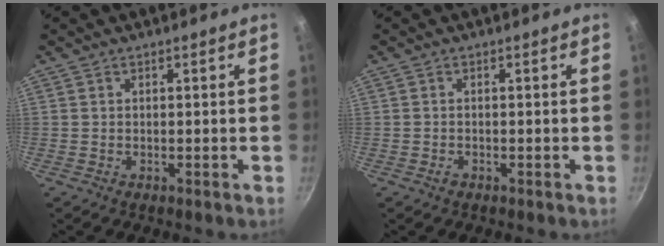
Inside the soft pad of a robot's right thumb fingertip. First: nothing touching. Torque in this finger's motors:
{"motor_torque": [-0.15, 0.01, -0.22, 0.04, 0.03]}